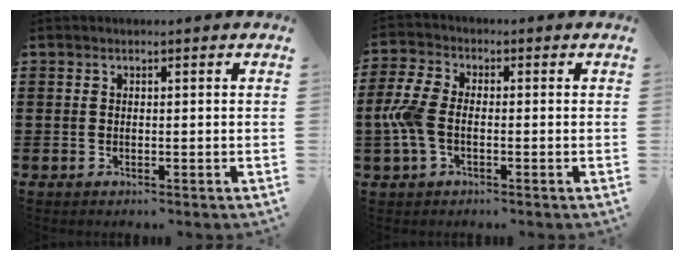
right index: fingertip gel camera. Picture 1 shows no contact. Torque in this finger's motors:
{"motor_torque": [1.48, -0.45, 0.76, 0.21]}